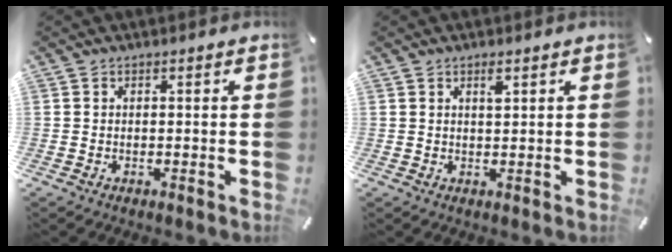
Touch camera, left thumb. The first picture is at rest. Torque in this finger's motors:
{"motor_torque": [0.58, 0.49, 0.18, -0.26, 0.11]}